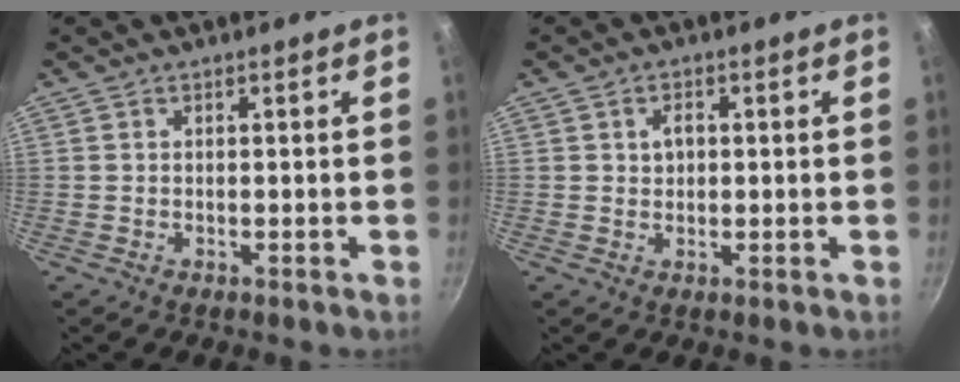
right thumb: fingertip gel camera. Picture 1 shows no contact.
{"total": 2.5, "force": [0.5, 1.9, 1.6], "torque": [-0.014, 0.004, 0.008]}